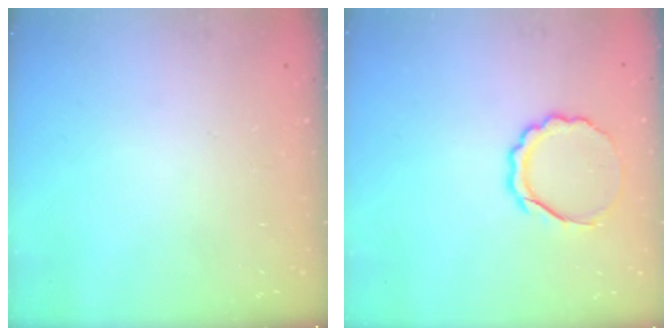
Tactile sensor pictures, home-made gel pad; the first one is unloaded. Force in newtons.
{"total": 7.8, "press": 7.8, "slide": 0.6}